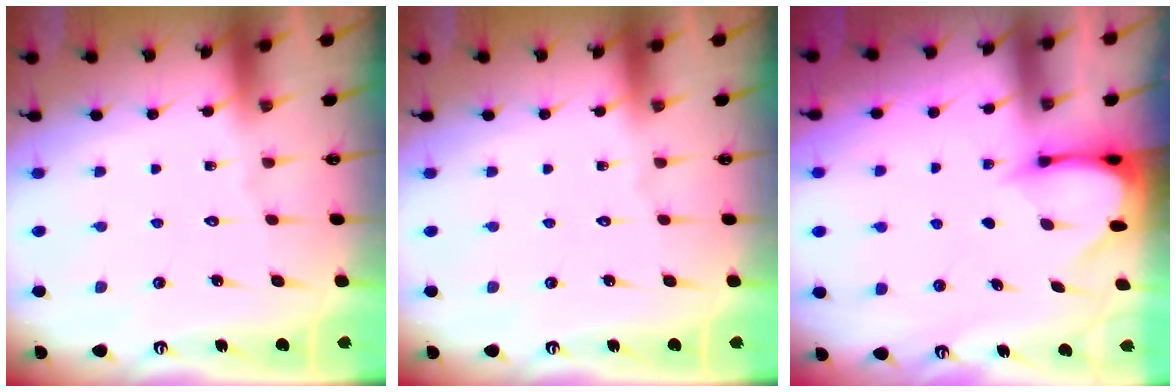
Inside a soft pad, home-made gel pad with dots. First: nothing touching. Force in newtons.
{"total": 0.0}
{"total": 3.5, "press": 3.5, "slide": 0.3}